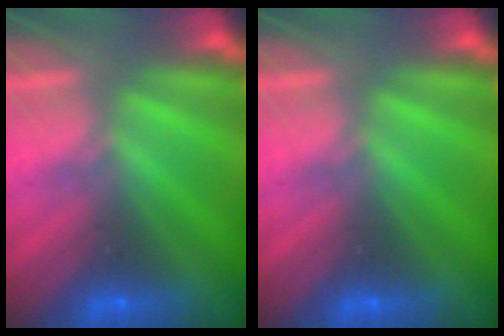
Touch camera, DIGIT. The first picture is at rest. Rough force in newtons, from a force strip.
{"total": 0.0}